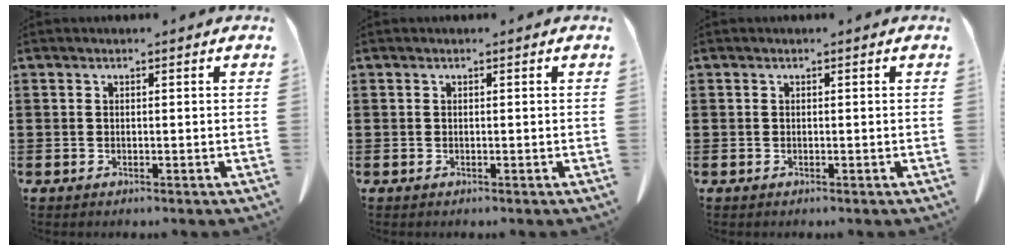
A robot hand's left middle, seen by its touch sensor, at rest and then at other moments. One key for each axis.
{"total": 0.0}
{"total": 0.0}